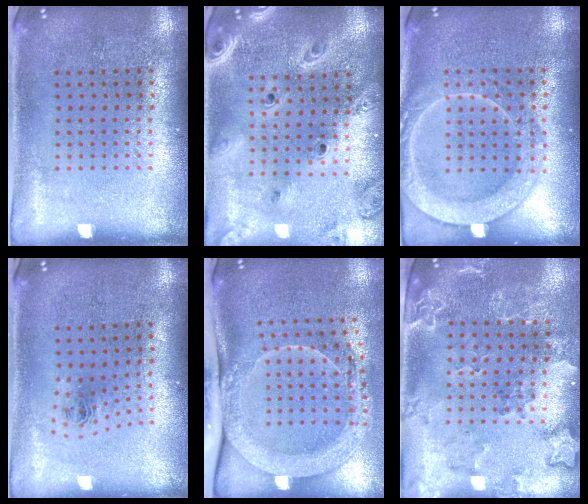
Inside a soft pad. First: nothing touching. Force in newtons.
{"total": 2.8, "press": 2.3, "slide": 1.5}
{"total": 3.6, "press": 3.5, "slide": 0.6}
{"total": 0.9, "press": 0.3, "slide": 0.8}
{"total": 2.1, "press": 2.0, "slide": 0.8}
{"total": 2.0, "press": 1.9, "slide": 0.7}